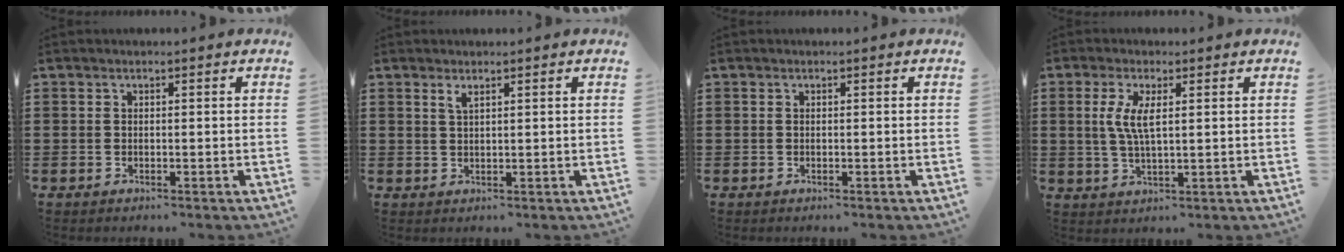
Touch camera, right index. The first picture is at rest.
{"total": 1.4, "force": [0.9, 0.3, 1.0], "torque": [-0.022, 0.002, 0.016]}
{"total": 0.0}
{"total": 4.8, "force": [1.1, 1.4, 4.4], "torque": [-0.098, 0.001, 0.015]}